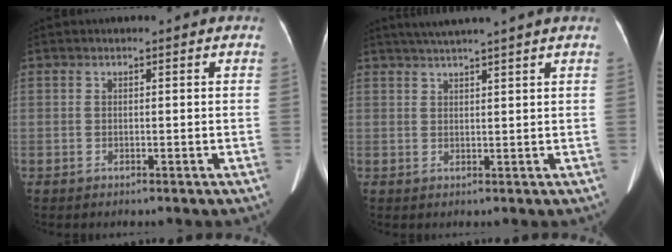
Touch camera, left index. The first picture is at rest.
{"total": 6.6, "force": [5.4, -1.4, 3.4], "torque": [-0.051, 0.024, 0.076]}